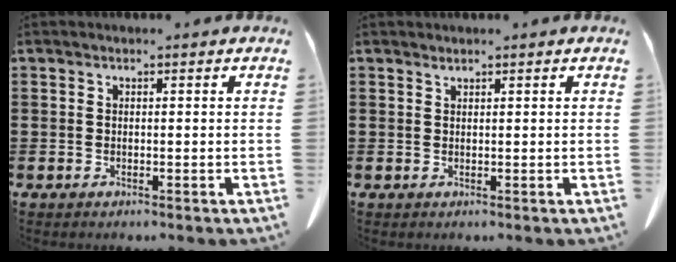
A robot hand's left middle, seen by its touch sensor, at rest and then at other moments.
{"total": 0.7, "force": [0.7, -0.1, 0.2], "torque": [-0.007, -0.004, 0.015]}